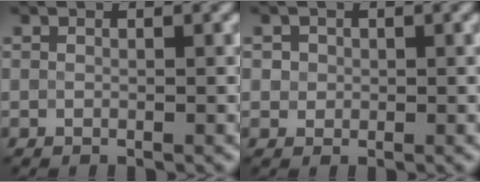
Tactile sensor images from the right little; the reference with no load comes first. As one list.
[{"total": 1.2, "force": [0.2, 1.2, 0.1], "torque": [0.019, 0.002, 0.001]}]